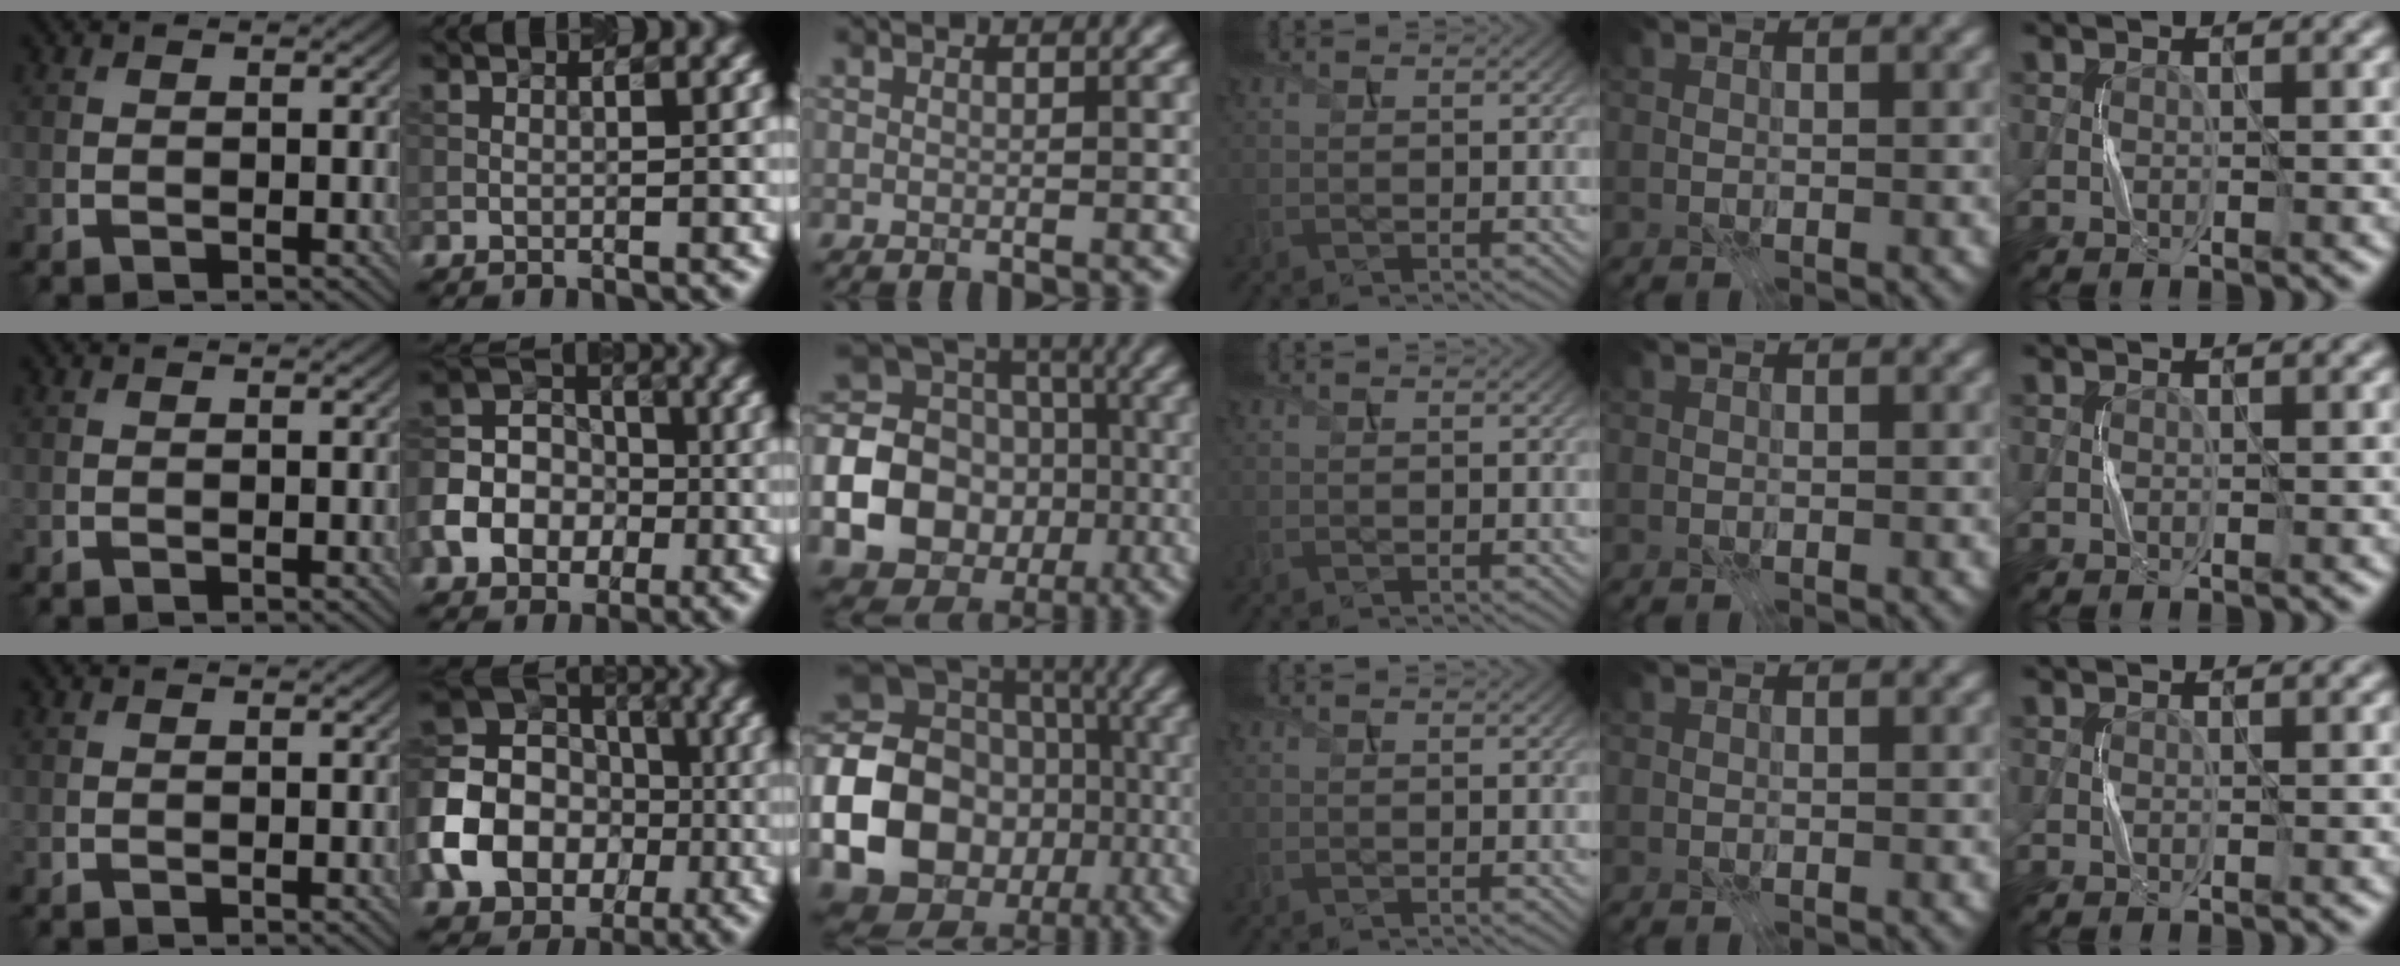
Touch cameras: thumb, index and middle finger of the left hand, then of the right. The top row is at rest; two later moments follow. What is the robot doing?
{"motion": "press", "object": "gel pad"}